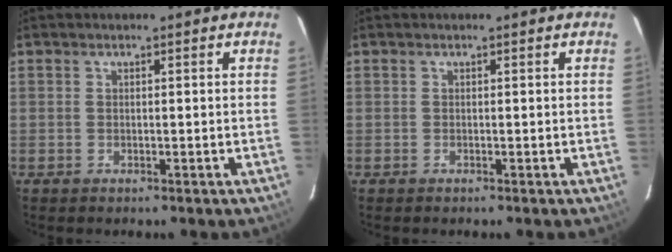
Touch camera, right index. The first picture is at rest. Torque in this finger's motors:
{"motor_torque": [0.18, 0.10, 0.03, 0.01]}